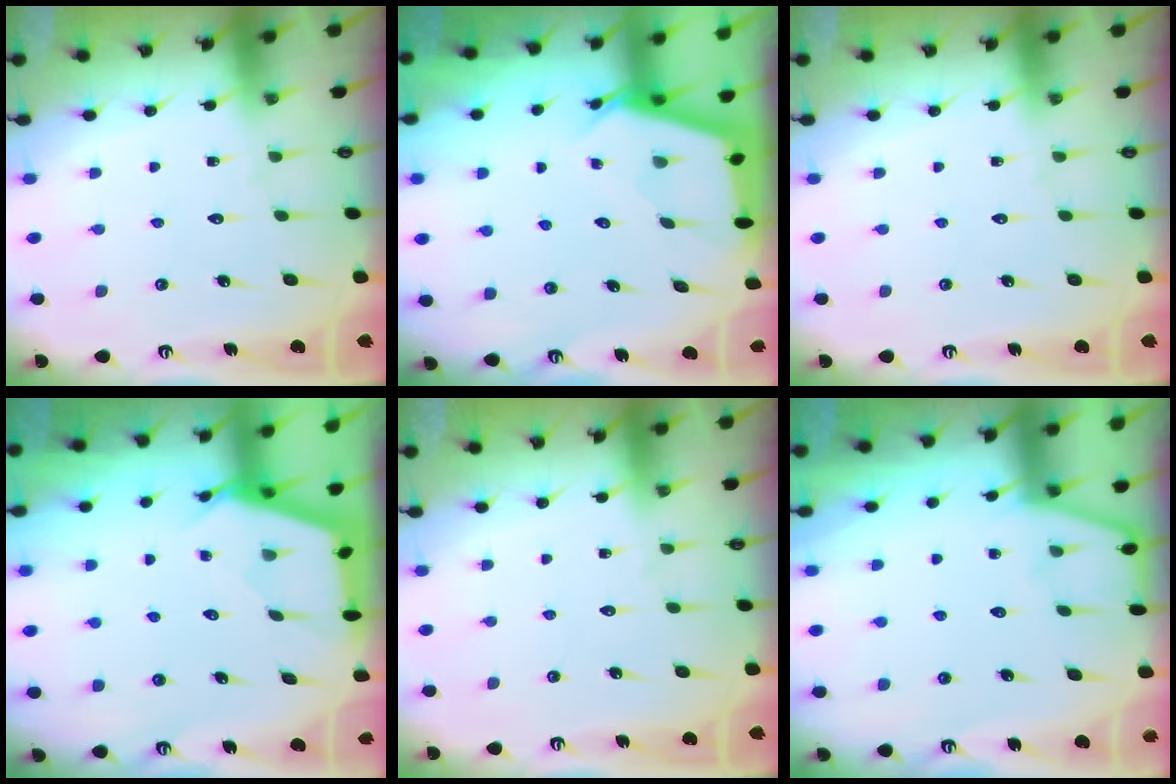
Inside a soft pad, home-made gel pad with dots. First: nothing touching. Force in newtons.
{"total": 2.9, "press": 2.9, "slide": 0.3}
{"total": 0.0}
{"total": 2.6, "press": 2.5, "slide": 0.4}
{"total": 0.0}
{"total": 2.6, "press": 2.6, "slide": 0.4}